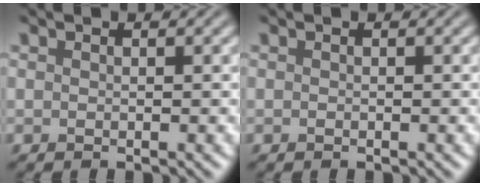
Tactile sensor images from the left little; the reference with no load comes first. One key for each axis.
{"total": 0.0}